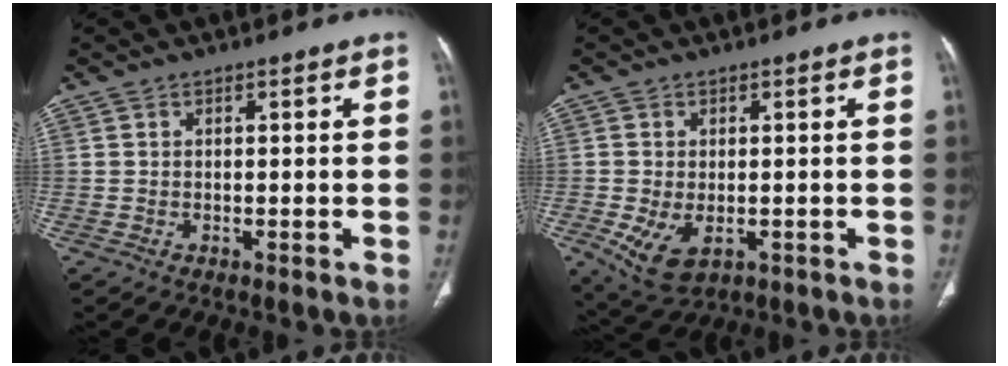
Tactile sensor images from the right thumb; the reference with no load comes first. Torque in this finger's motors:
{"motor_torque": [-0.31, 0.37, -0.07, -0.06, 0.14]}